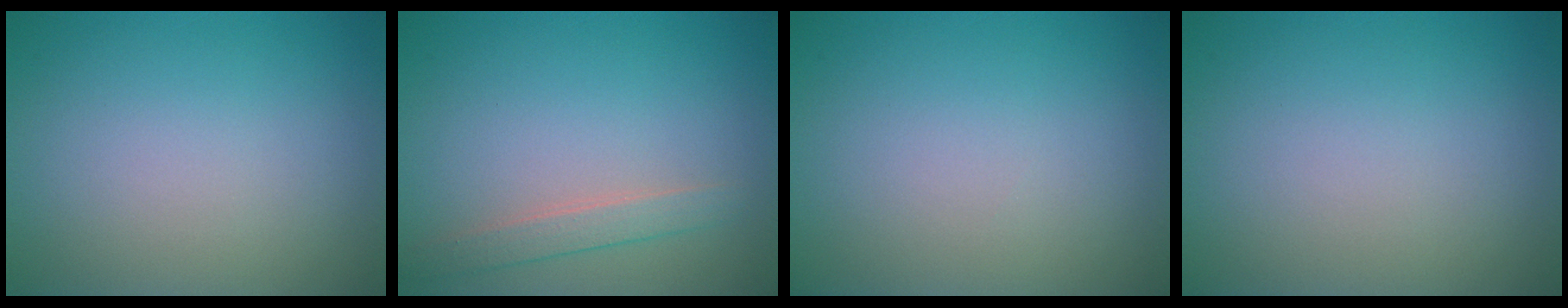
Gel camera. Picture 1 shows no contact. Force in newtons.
{"total": 1.8, "press": 1.8, "slide": 0.1}
{"total": 0.0}
{"total": 0.0}